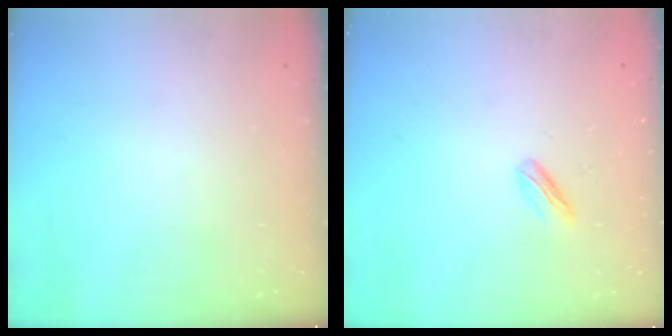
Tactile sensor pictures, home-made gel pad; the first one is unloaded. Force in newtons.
{"total": 2.8, "press": 2.7, "slide": 0.6}